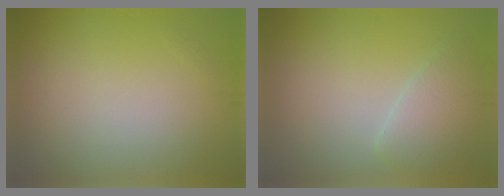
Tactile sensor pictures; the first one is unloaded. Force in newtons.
{"total": 2.9, "press": 2.8, "slide": 0.4}